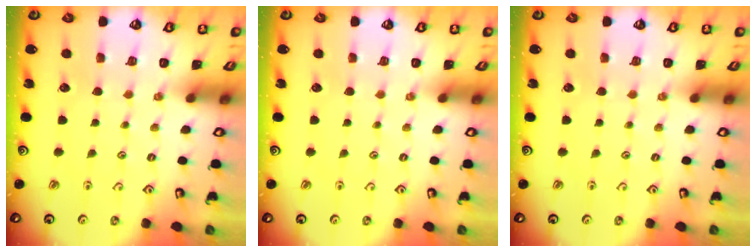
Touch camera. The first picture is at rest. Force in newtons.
{"total": 0.0}
{"total": 0.0}